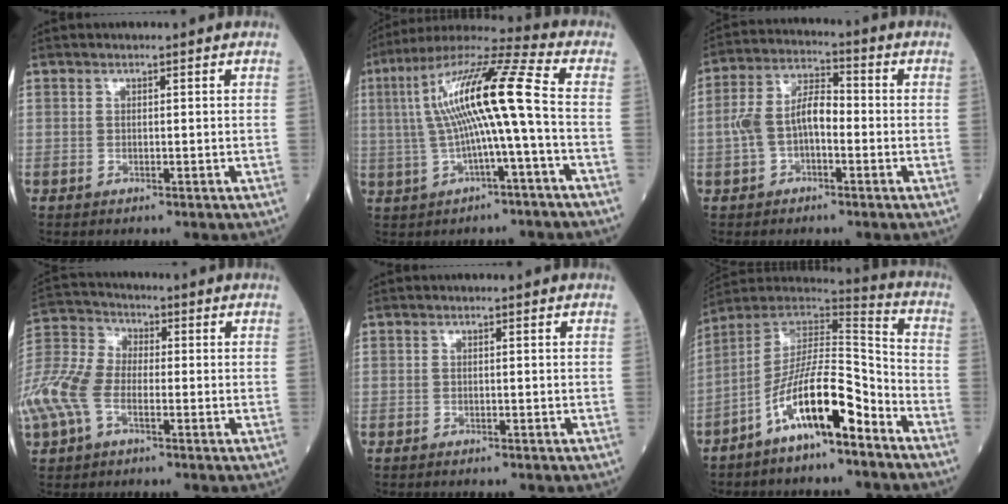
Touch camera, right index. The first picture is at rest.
{"total": 14.2, "force": [0.3, 0.2, 14.2], "torque": [-0.265, 0.036, 0.000]}
{"total": 8.0, "force": [-1.3, 3.9, 6.9], "torque": [-0.151, 0.030, -0.026]}
{"total": 13.6, "force": [-3.8, 8.2, 10.2], "torque": [-0.264, 0.018, -0.077]}
{"total": 0.7, "force": [-0.6, 0.1, 0.2], "torque": [-0.005, -0.001, -0.012]}
{"total": 14.2, "force": [-8.0, 2.8, 11.3], "torque": [-0.207, 0.016, -0.143]}